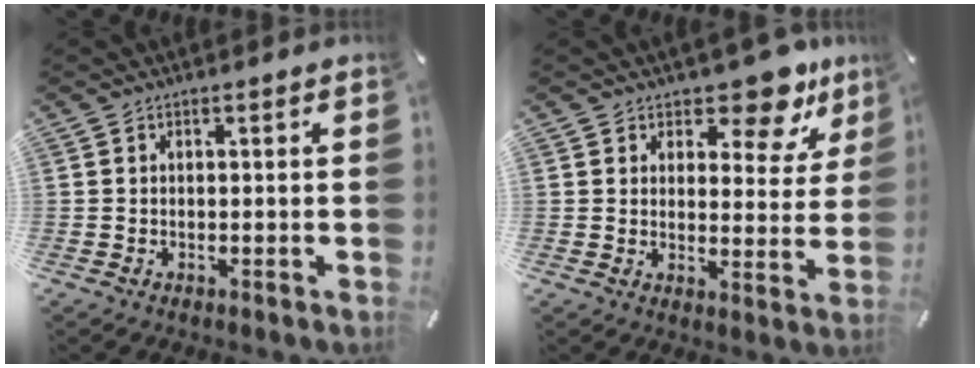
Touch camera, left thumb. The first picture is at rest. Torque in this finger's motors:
{"motor_torque": [0.00, -0.01, 0.24, 0.00, 0.05]}